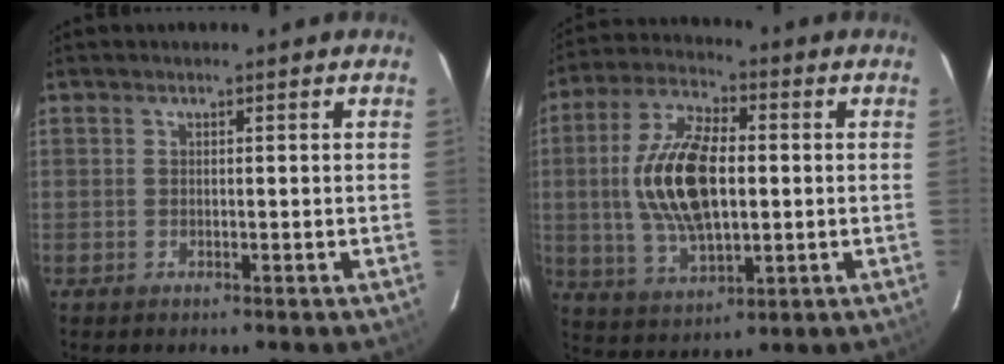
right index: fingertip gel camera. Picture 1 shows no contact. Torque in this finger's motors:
{"motor_torque": [0.73, 0.05, 0.97, 0.21]}